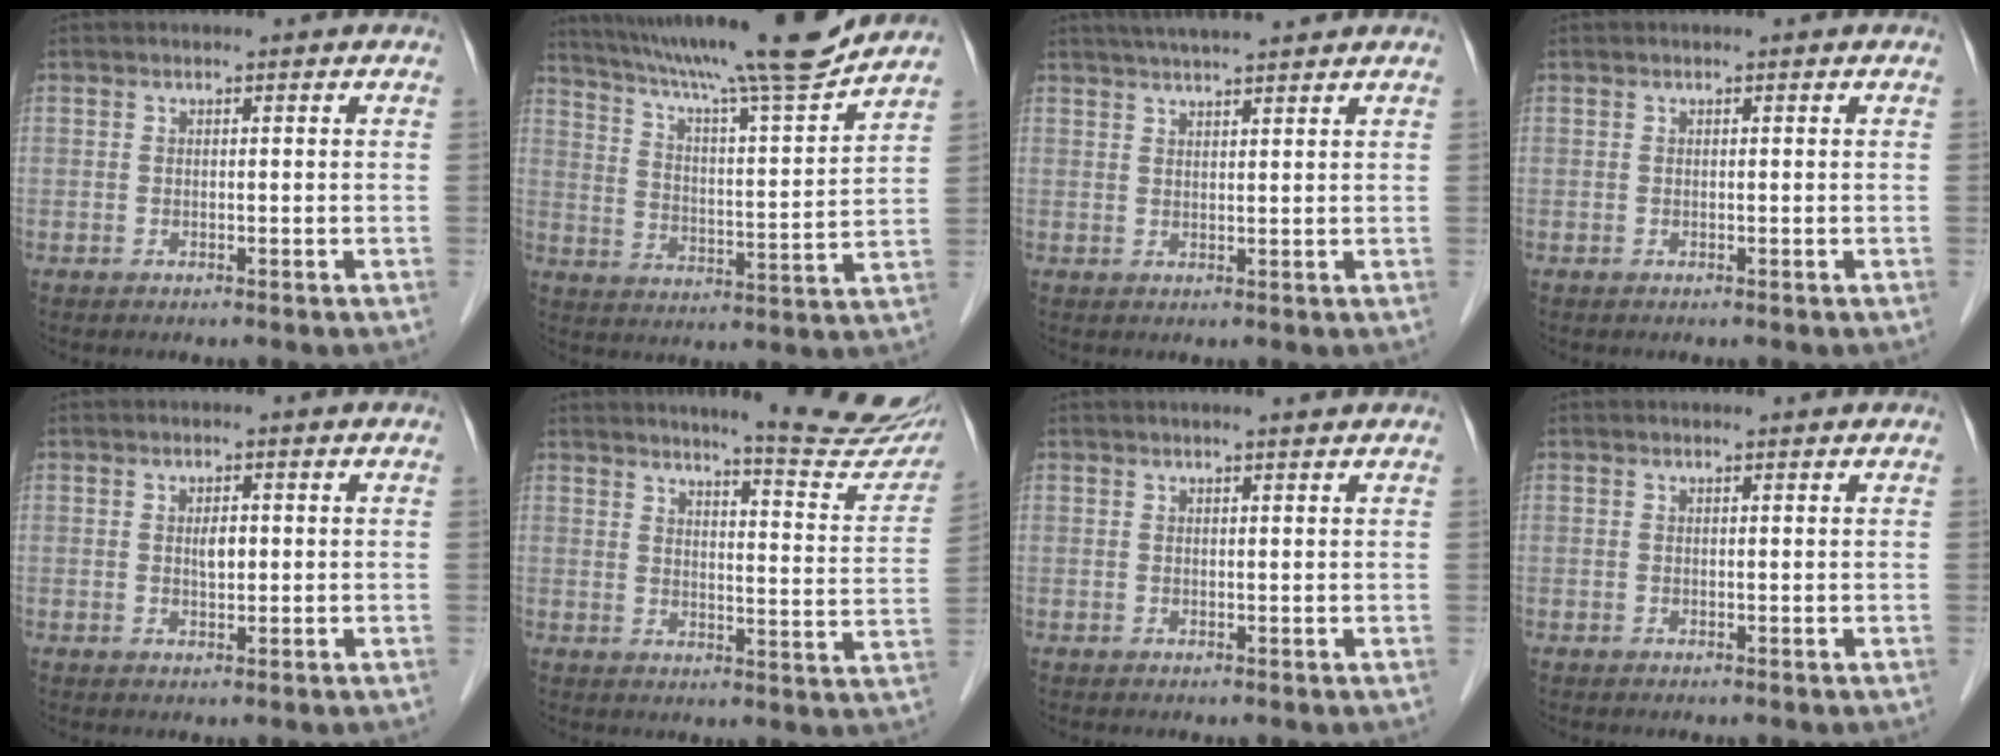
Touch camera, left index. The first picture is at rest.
{"total": 19.3, "force": [17.1, -0.7, 9.0], "torque": [-0.155, -0.016, 0.258]}
{"total": 7.8, "force": [6.7, 0.1, 3.9], "torque": [-0.060, 0.027, 0.098]}
{"total": 0.0}
{"total": 1.9, "force": [0.3, 0.8, 1.7], "torque": [-0.031, 0.000, 0.006]}
{"total": 15.7, "force": [14.2, 0.8, 6.8], "torque": [-0.081, -0.068, 0.162]}
{"total": 2.4, "force": [2.1, -0.1, 1.1], "torque": [-0.016, 0.011, 0.029]}
{"total": 0.8, "force": [0.8, 0.0, 0.1], "torque": [-0.010, 0.004, 0.011]}